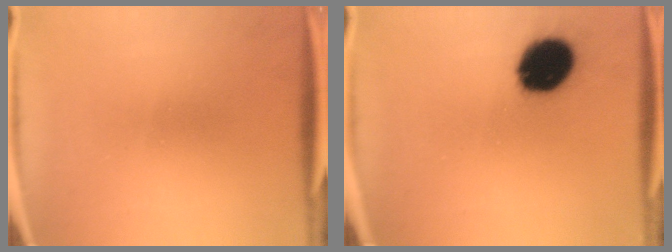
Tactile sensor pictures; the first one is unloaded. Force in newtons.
{"total": 15.0}